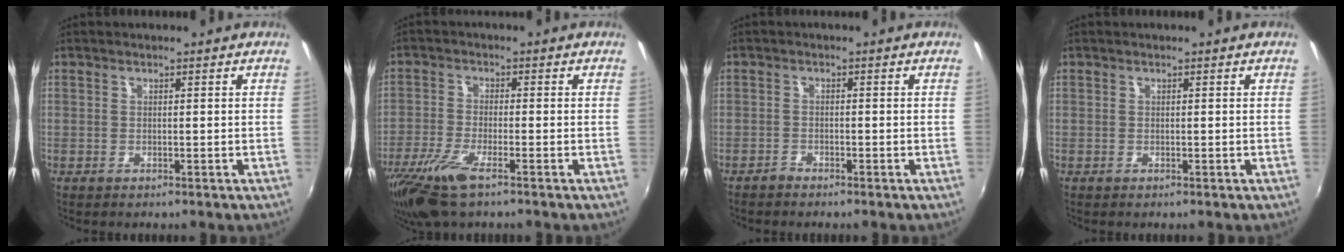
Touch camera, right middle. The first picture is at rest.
{"total": 9.4, "force": [-6.2, 2.1, 6.7], "torque": [-0.157, -0.031, -0.124]}
{"total": 1.3, "force": [-1.3, 0.3, 0.1], "torque": [-0.007, -0.002, -0.027]}
{"total": 0.0}